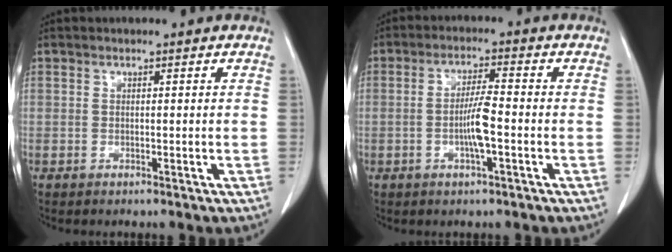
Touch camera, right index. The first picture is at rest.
{"total": 5.2, "force": [-1.2, 0.4, 5.1], "torque": [-0.100, 0.001, -0.019]}